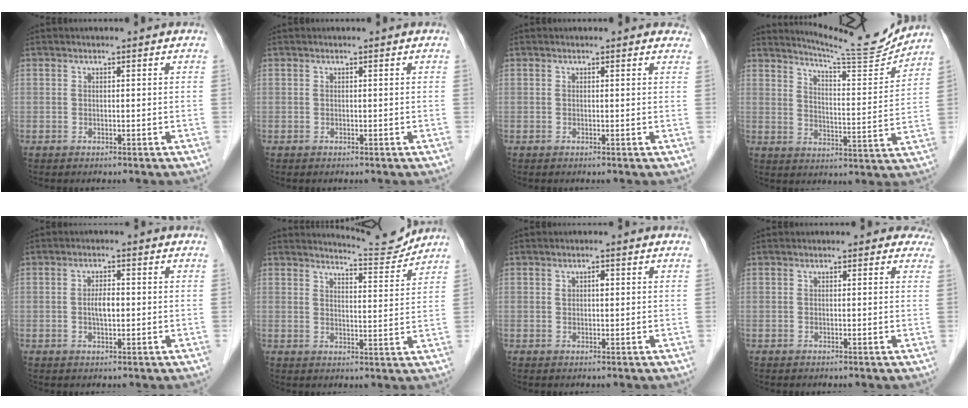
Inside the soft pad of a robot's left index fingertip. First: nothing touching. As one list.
[{"total": 0.0}, {"total": 2.2, "force": [2.0, 0.9, 0.5], "torque": [-0.002, 0.007, 0.007]}, {"total": 12.4, "force": [12.2, -0.7, 2.4], "torque": [-0.043, -0.036, 0.172]}, {"total": 2.8, "force": [-0.2, 1.0, 2.6], "torque": [-0.048, 0.003, -0.003]}, {"total": 6.0, "force": [5.9, -0.6, -0.4], "torque": [-0.010, -0.018, 0.084]}, {"total": 1.5, "force": [0.3, 0.8, 1.1], "torque": [-0.019, 0.006, 0.006]}, {"total": 1.6, "force": [1.2, 1.0, 0.1], "torque": [0.011, -0.004, -0.007]}]